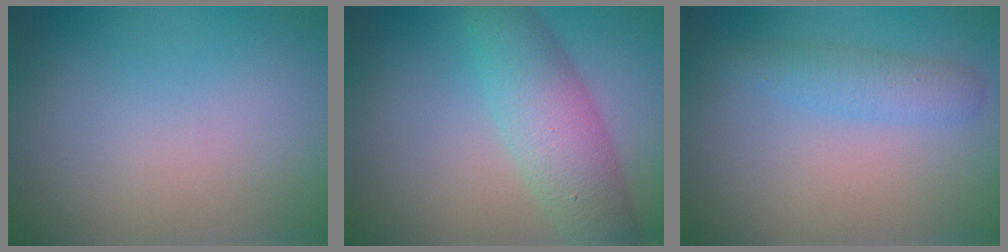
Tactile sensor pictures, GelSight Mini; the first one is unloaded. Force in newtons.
{"total": 6.0, "press": 6.0, "slide": 0.3}
{"total": 2.4, "press": 2.4, "slide": 0.1}